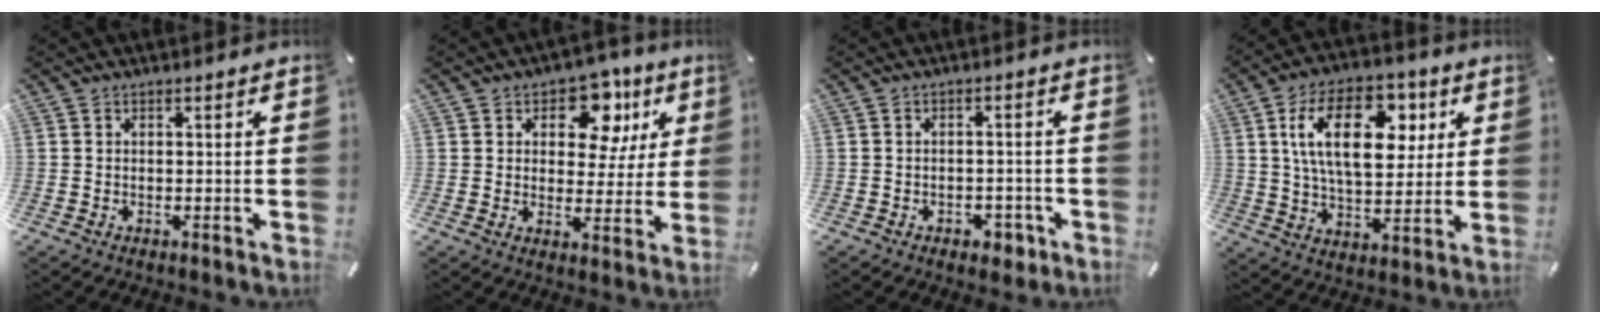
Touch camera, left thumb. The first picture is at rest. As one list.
[{"total": 12.4, "force": [5.6, 8.3, 7.3], "torque": [-0.096, -0.022, 0.094]}, {"total": 3.8, "force": [-2.1, 2.6, 1.7], "torque": [-0.025, 0.011, -0.036]}, {"total": 19.4, "force": [6.2, 11.1, 14.6], "torque": [-0.246, 0.005, 0.099]}]